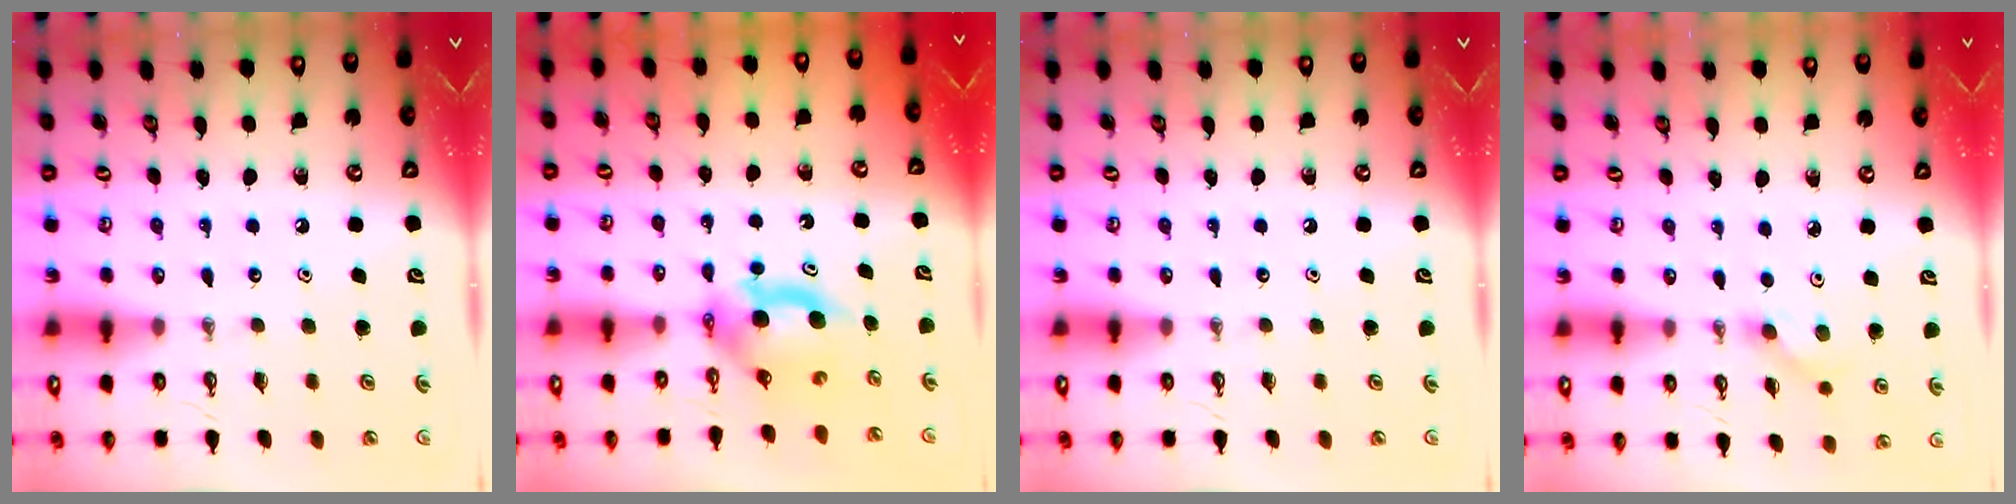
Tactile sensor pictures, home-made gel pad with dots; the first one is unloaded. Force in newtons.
{"total": 8.6, "press": 5.1, "slide": 6.9}
{"total": 0.0}
{"total": 4.0, "press": 3.7, "slide": 1.7}